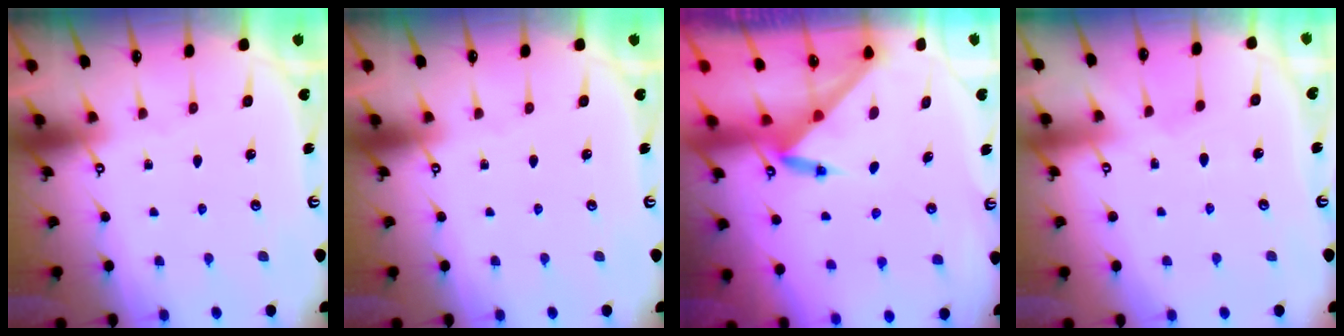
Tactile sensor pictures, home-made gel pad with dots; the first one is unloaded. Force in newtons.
{"total": 0.0}
{"total": 3.6, "press": 3.5, "slide": 0.3}
{"total": 2.9, "press": 2.9, "slide": 0.5}